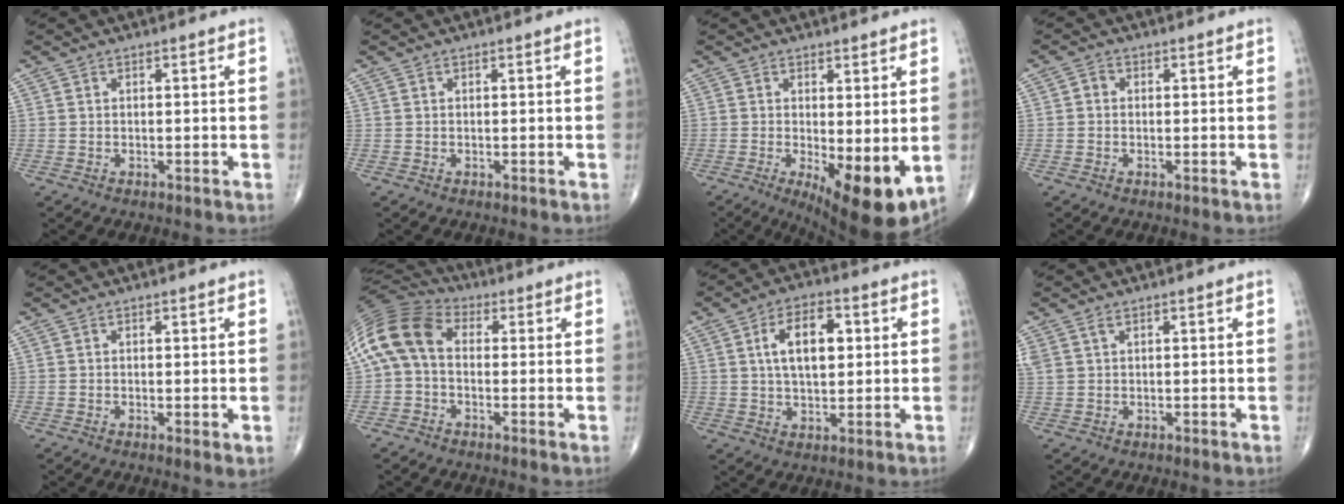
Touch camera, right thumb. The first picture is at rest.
{"total": 0.0}
{"total": 11.3, "force": [-1.9, 3.9, 10.4], "torque": [-0.148, -0.028, -0.017]}
{"total": 1.5, "force": [-0.1, 1.3, 0.8], "torque": [-0.005, 0.003, -0.007]}
{"total": 1.7, "force": [-0.1, 0.4, 1.6], "torque": [-0.031, -0.008, -0.003]}
{"total": 12.7, "force": [0.4, 8.6, 9.4], "torque": [-0.188, 0.035, -0.008]}
{"total": 10.2, "force": [2.3, 5.5, 8.3], "torque": [-0.123, 0.006, 0.037]}
{"total": 2.0, "force": [1.1, 1.2, 1.3], "torque": [-0.036, 0.011, 0.031]}